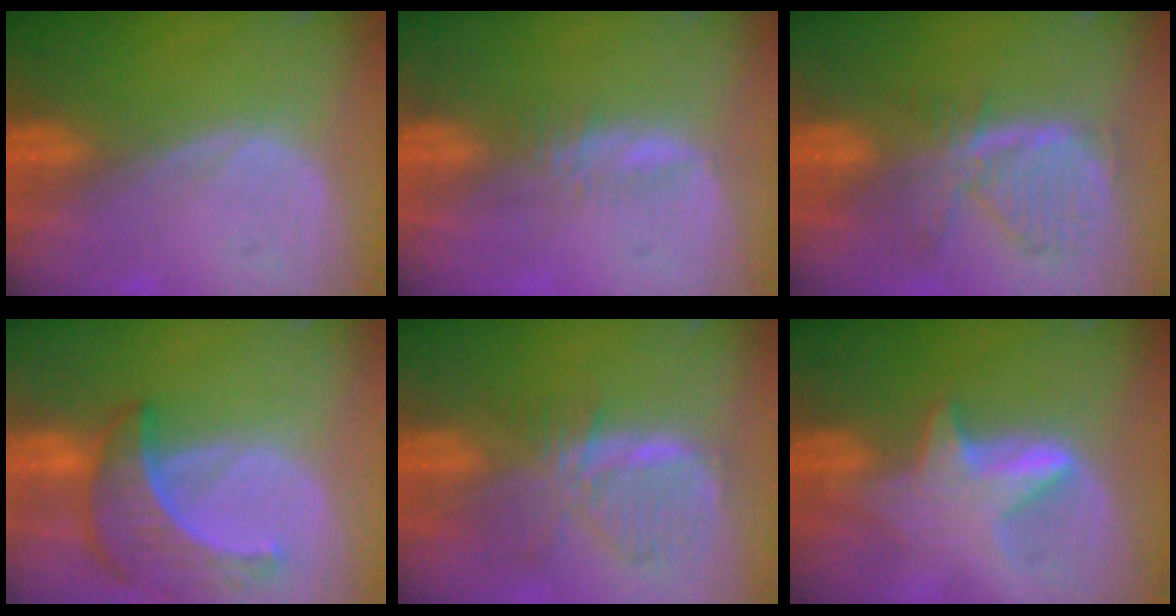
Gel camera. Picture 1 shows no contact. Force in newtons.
{"total": 2.0, "press": 1.8, "slide": 0.6}
{"total": 7.9, "press": 6.9, "slide": 4.0}
{"total": 8.4, "press": 7.8, "slide": 3.0}
{"total": 7.9, "press": 7.0, "slide": 3.6}
{"total": 6.0, "press": 5.9, "slide": 1.1}